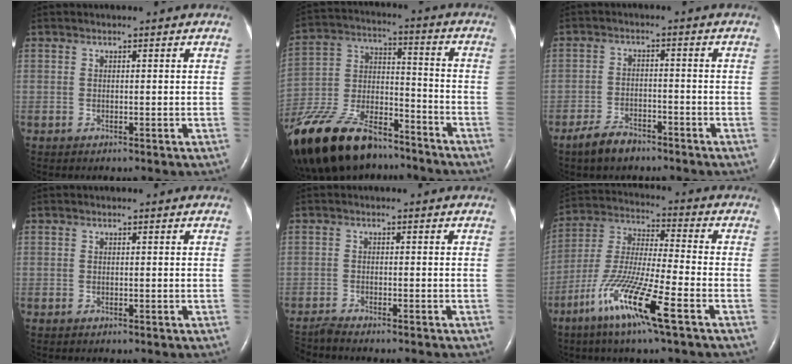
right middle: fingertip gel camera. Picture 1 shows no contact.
{"total": 26.4, "force": [-20.1, 9.6, 14.1], "torque": [-0.345, -0.040, -0.350]}
{"total": 4.8, "force": [-3.8, 1.9, 2.1], "torque": [-0.052, -0.002, -0.064]}
{"total": 0.0}
{"total": 3.6, "force": [-3.4, -0.9, 0.7], "torque": [-0.011, -0.011, -0.056]}
{"total": 14.4, "force": [-7.4, 0.3, 12.3], "torque": [-0.253, -0.027, -0.142]}